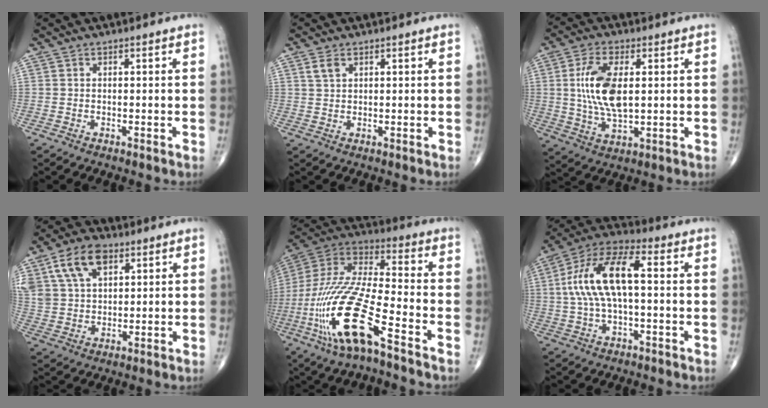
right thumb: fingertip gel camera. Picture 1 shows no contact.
{"total": 2.2, "force": [1.2, 1.3, 1.3], "torque": [-0.026, 0.001, 0.028]}
{"total": 11.8, "force": [1.6, 5.5, 10.3], "torque": [-0.205, -0.009, 0.035]}
{"total": 13.0, "force": [6.1, 7.9, 8.4], "torque": [-0.149, -0.006, 0.117]}
{"total": 21.7, "force": [-9.6, 5.3, 18.7], "torque": [-0.441, 0.021, -0.183]}
{"total": 14.6, "force": [1.2, 6.1, 13.2], "torque": [-0.269, 0.040, 0.019]}